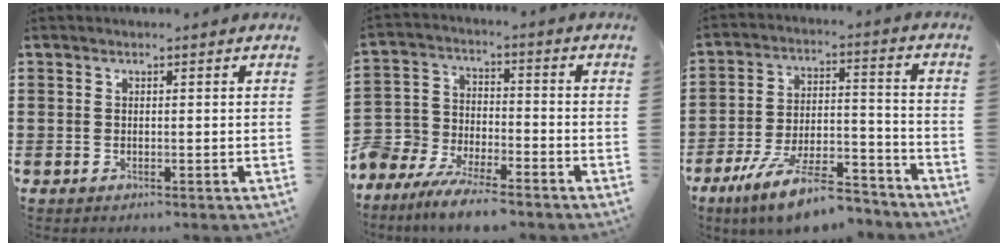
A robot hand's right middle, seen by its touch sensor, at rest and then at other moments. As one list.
[{"total": 7.9, "force": [-7.5, 2.1, 1.8], "torque": [-0.055, 0.013, -0.153]}, {"total": 11.8, "force": [-9.5, 2.2, 6.7], "torque": [-0.123, 0.025, -0.180]}]